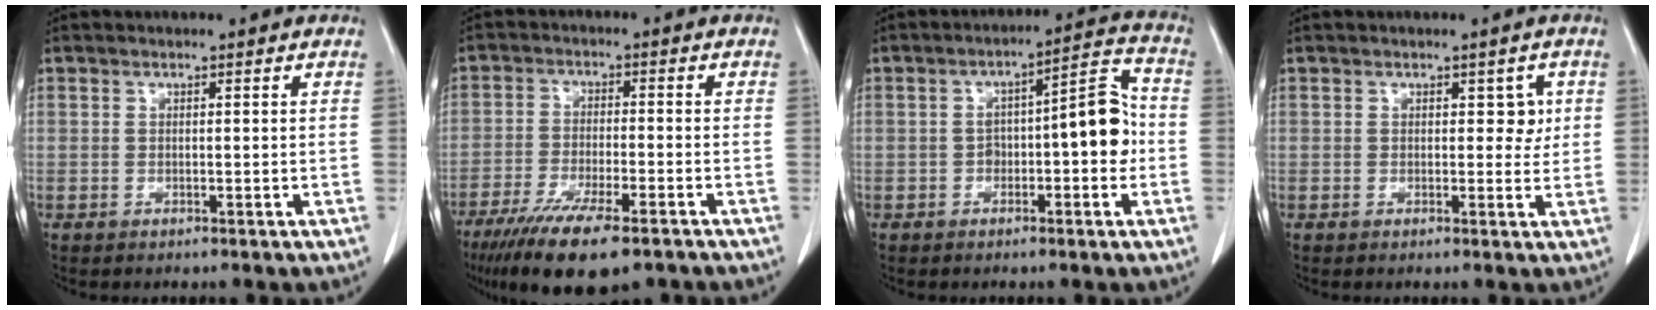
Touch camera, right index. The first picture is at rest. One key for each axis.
{"total": 13.3, "fx": -9.3, "fy": 2.6, "fz": 9.1, "tx": -0.159, "ty": -0.031, "tz": -0.148}
{"total": 9.4, "fx": -1.1, "fy": 3.0, "fz": 8.8, "tx": -0.120, "ty": 0.042, "tz": -0.013}
{"total": 2.6, "fx": 0.6, "fy": 1.7, "fz": 1.8, "tx": -0.014, "ty": 0.004, "tz": 0.006}